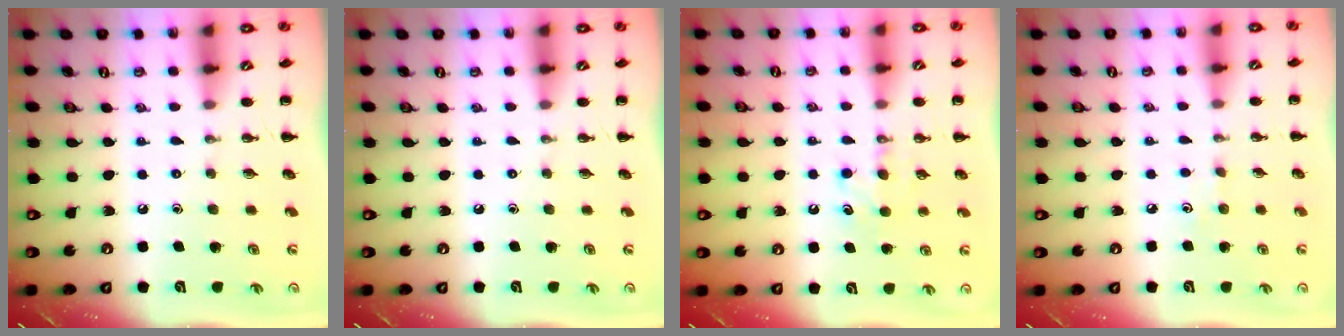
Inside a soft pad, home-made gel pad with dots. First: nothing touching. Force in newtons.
{"total": 0.0}
{"total": 7.1, "press": 6.9, "slide": 1.6}
{"total": 3.9, "press": 3.7, "slide": 1.3}